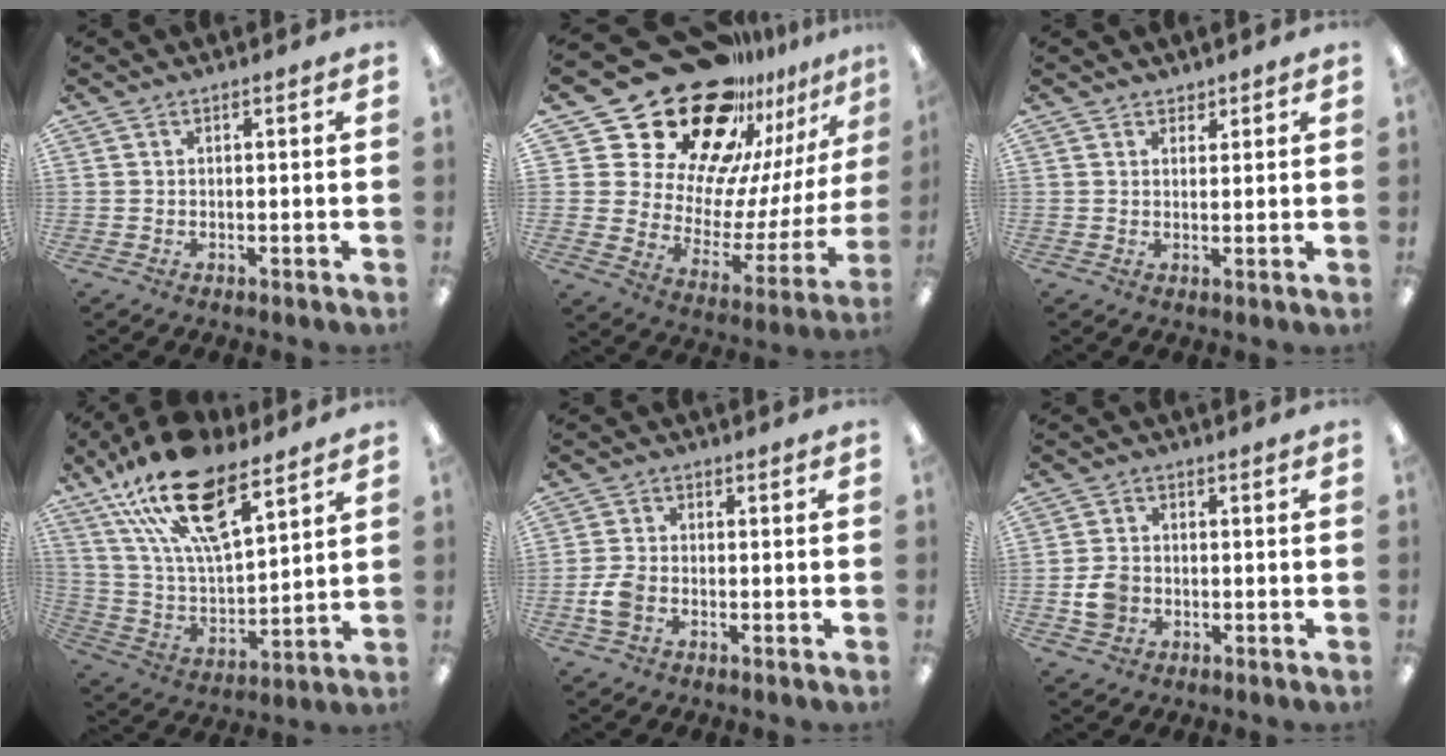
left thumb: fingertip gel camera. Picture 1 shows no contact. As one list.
[{"total": 31.7, "force": [23.1, 16.3, 14.3], "torque": [-0.234, -0.179, 0.439]}, {"total": 1.7, "force": [1.5, 0.8, 0.0], "torque": [0.008, -0.005, 0.028]}, {"total": 22.2, "force": [14.0, 9.1, 14.6], "torque": [-0.269, -0.069, 0.247]}, {"total": 5.3, "force": [-1.9, 3.7, 3.3], "torque": [-0.071, 0.008, -0.037]}, {"total": 5.3, "force": [-1.3, 4.4, 2.5], "torque": [-0.041, 0.006, -0.024]}]